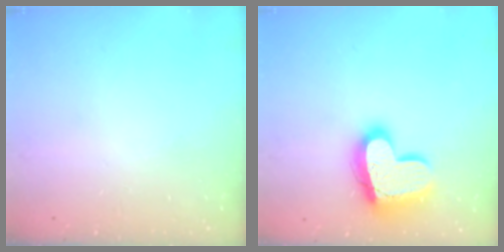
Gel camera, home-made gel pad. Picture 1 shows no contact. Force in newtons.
{"total": 19.3, "press": 19.2, "slide": 2.0}